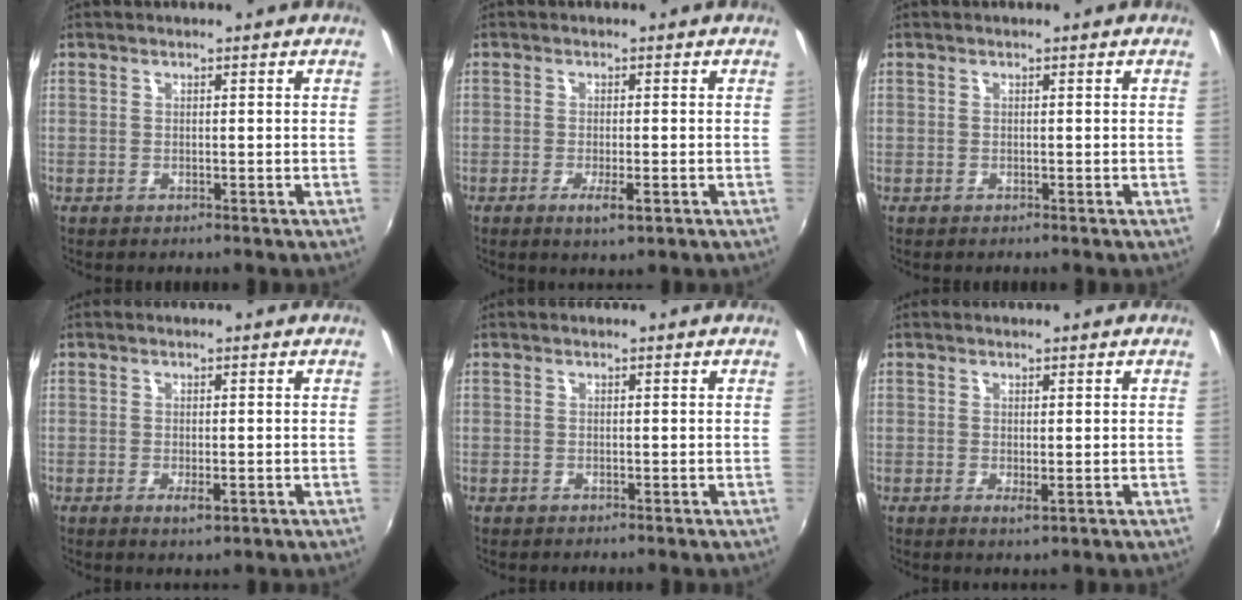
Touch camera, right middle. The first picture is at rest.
{"total": 3.3, "force": [-1.4, 0.5, 3.0], "torque": [-0.058, -0.008, -0.023]}
{"total": 0.0}
{"total": 2.1, "force": [-0.6, 0.7, 1.9], "torque": [-0.034, -0.006, -0.007]}
{"total": 0.0}
{"total": 1.3, "force": [0.2, 0.1, 1.3], "torque": [-0.023, -0.003, 0.003]}